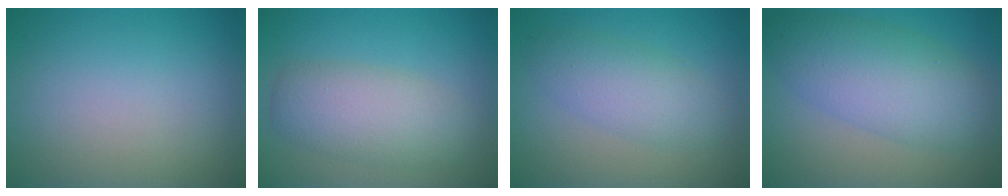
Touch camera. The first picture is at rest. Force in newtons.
{"total": 5.0, "press": 5.0, "slide": 0.2}
{"total": 3.7, "press": 3.7, "slide": 0.0}
{"total": 6.9, "press": 6.9, "slide": 0.3}